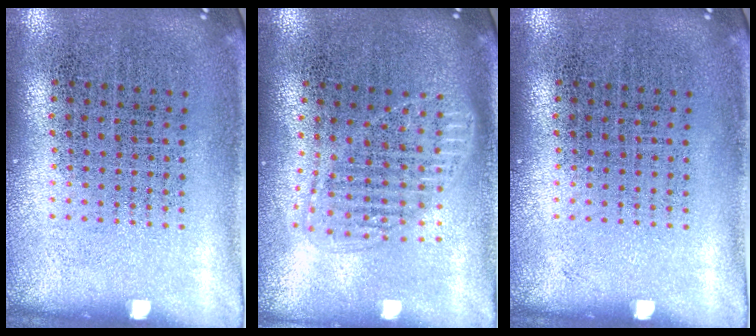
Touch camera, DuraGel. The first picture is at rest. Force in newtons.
{"total": 1.6, "press": 1.3, "slide": 0.8}
{"total": 0.0}